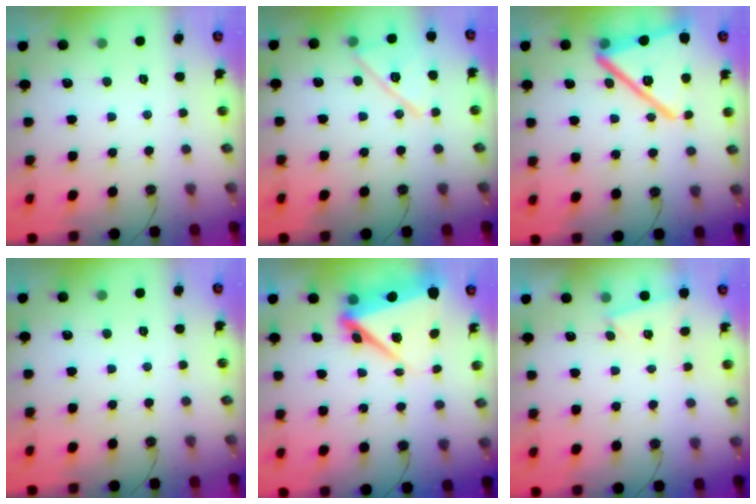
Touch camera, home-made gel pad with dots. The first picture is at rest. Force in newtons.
{"total": 15.1, "press": 14.9, "slide": 2.7}
{"total": 23.1, "press": 23.1, "slide": 1.8}
{"total": 0.0}
{"total": 9.6, "press": 9.4, "slide": 1.7}
{"total": 1.7, "press": 1.3, "slide": 1.0}